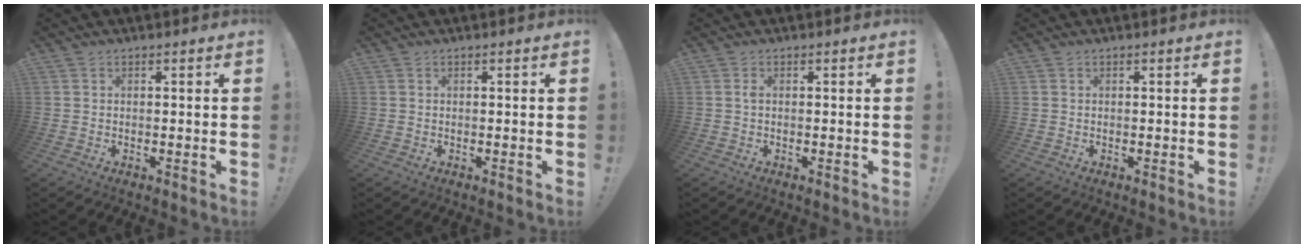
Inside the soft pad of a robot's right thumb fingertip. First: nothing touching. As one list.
[{"total": 0.0}, {"total": 0.8, "force": [0.0, 0.3, 0.8], "torque": [-0.025, 0.006, 0.001]}, {"total": 0.0}]